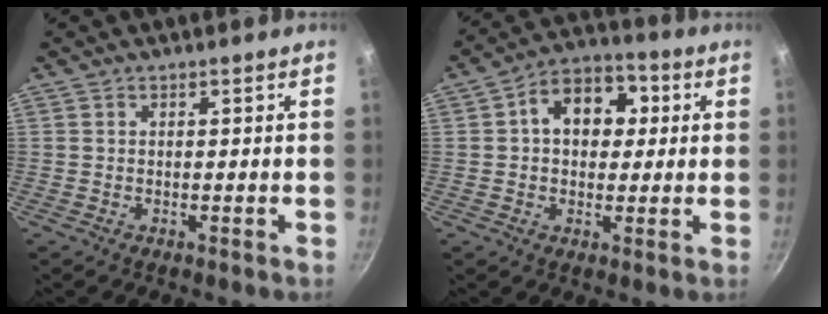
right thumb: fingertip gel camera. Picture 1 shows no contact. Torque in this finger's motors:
{"motor_torque": [-0.52, 1.32, 0.67, -0.28, 0.05]}